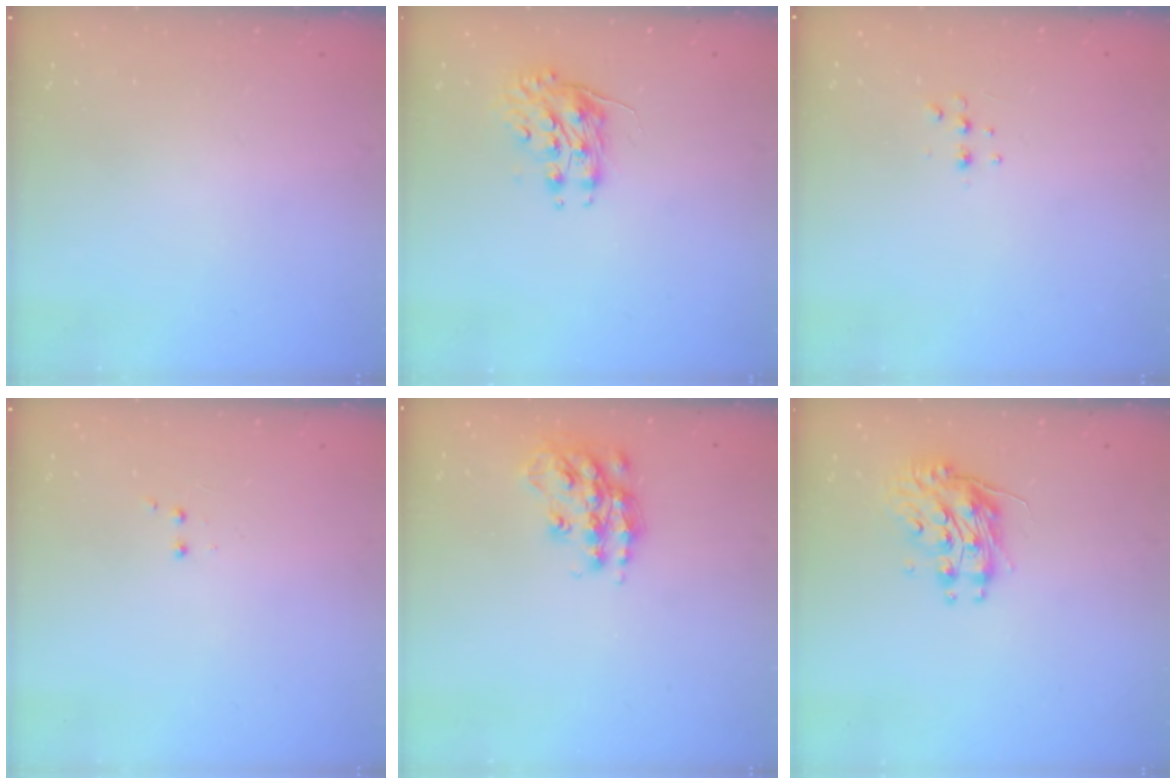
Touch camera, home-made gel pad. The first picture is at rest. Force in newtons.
{"total": 8.4, "press": 8.4, "slide": 0.3}
{"total": 4.1, "press": 3.9, "slide": 1.3}
{"total": 2.0, "press": 1.8, "slide": 0.9}
{"total": 14.9, "press": 14.8, "slide": 0.8}
{"total": 10.4, "press": 10.4, "slide": 0.8}